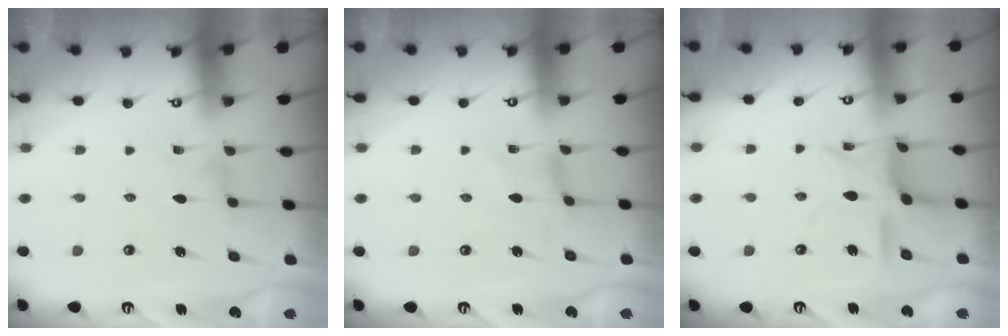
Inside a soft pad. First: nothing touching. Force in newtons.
{"total": 0.0}
{"total": 12.1, "press": 12.1, "slide": 0.9}